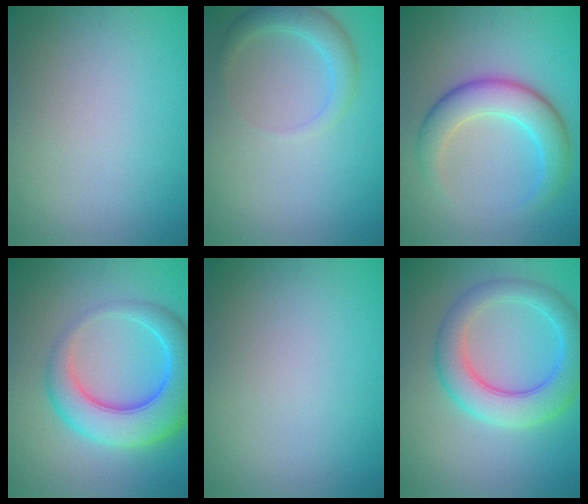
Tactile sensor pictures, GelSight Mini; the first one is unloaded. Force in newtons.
{"total": 2.6, "press": 2.6, "slide": 0.0}
{"total": 5.6, "press": 5.6, "slide": 0.1}
{"total": 8.2, "press": 8.1, "slide": 0.3}
{"total": 0.0}
{"total": 6.1, "press": 6.1, "slide": 0.1}